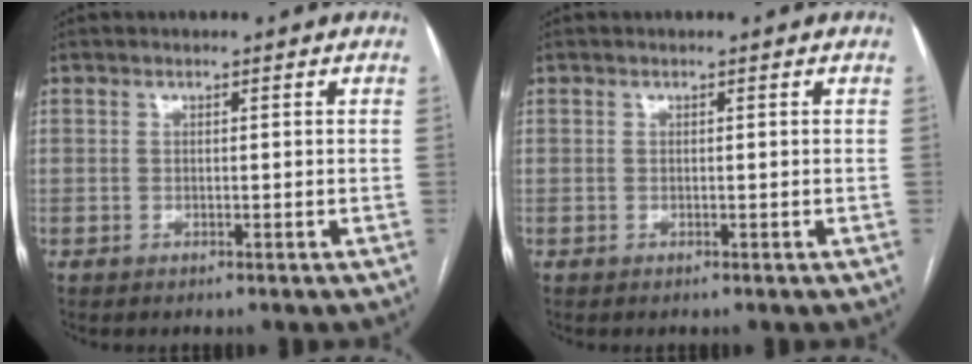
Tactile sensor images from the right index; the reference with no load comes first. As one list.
[{"total": 0.0}]